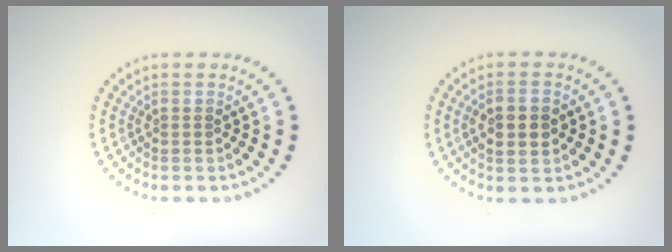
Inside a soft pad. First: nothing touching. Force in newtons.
{"total": 2.9, "press": 2.9, "slide": 0.1}